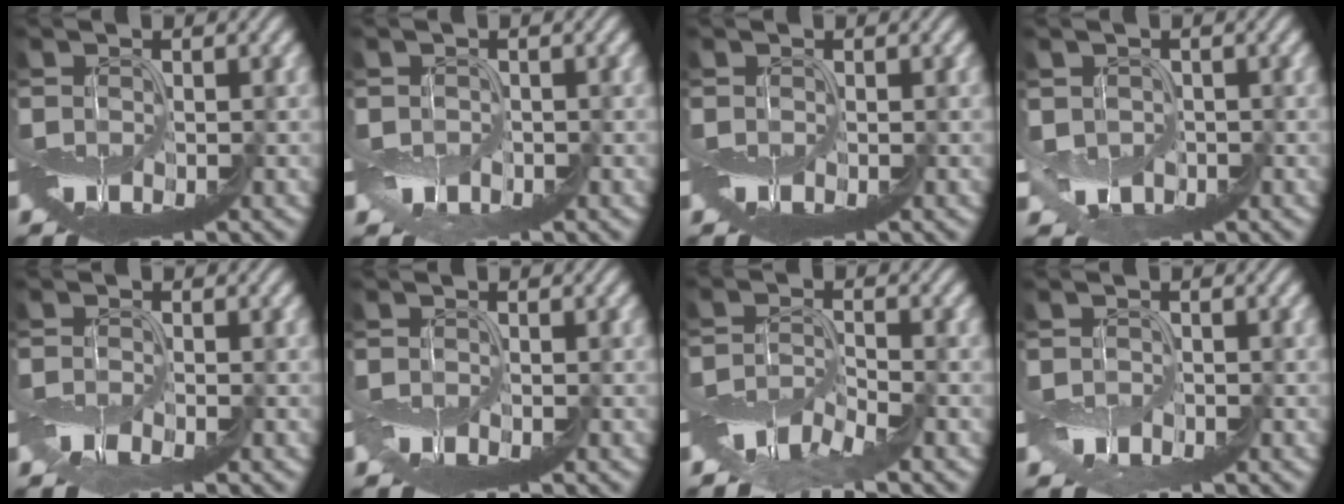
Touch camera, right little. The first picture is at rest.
{"total": 0.5, "force": [0.2, 0.2, -0.4], "torque": [0.007, -0.002, 0.003]}
{"total": 0.0}
{"total": 1.6, "force": [0.6, 1.4, 0.7], "torque": [-0.010, -0.002, 0.014]}
{"total": 1.3, "force": [-0.8, -0.6, -0.8], "torque": [0.016, 0.002, -0.017]}
{"total": 0.8, "force": [-0.3, -0.4, -0.6], "torque": [0.013, 0.002, -0.007]}
{"total": 2.3, "force": [-2.1, -0.9, -0.2], "torque": [0.006, 0.008, -0.047]}
{"total": 0.7, "force": [0.0, 0.0, -0.7], "torque": [0.015, 0.001, -0.001]}